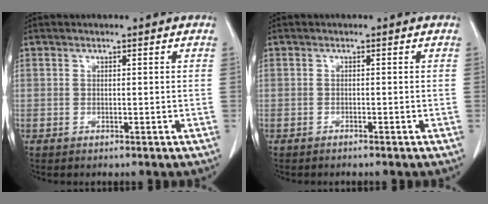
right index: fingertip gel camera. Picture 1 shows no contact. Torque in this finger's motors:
{"motor_torque": [0.09, -0.04, 0.03, 0.02]}